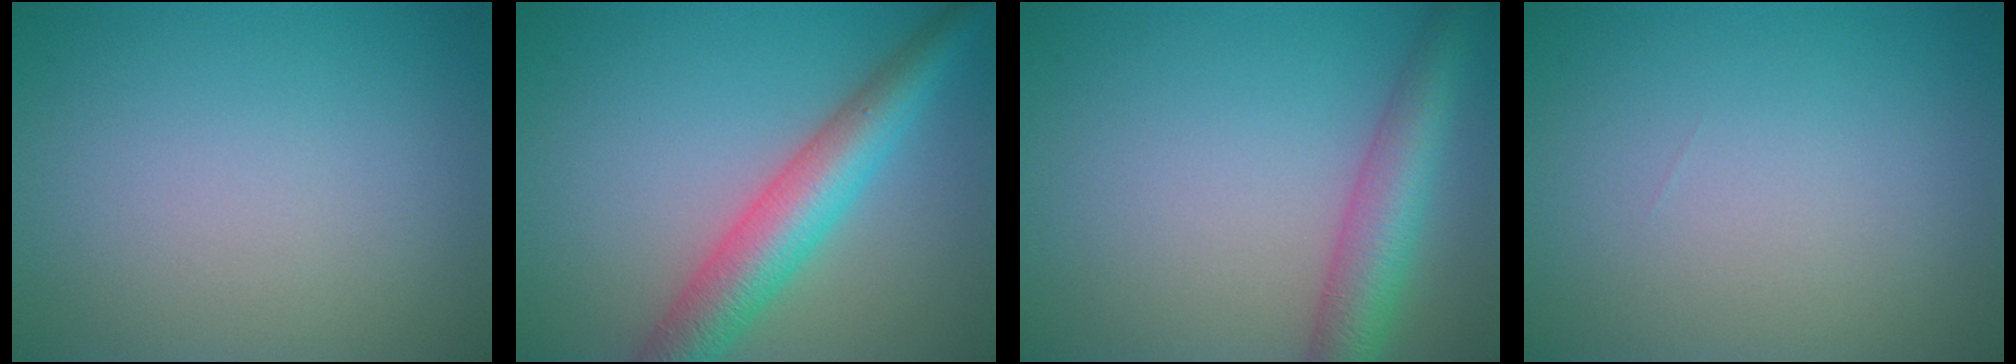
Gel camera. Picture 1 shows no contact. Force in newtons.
{"total": 6.4, "press": 6.4, "slide": 0.1}
{"total": 5.3, "press": 5.3, "slide": 0.2}
{"total": 0.0}